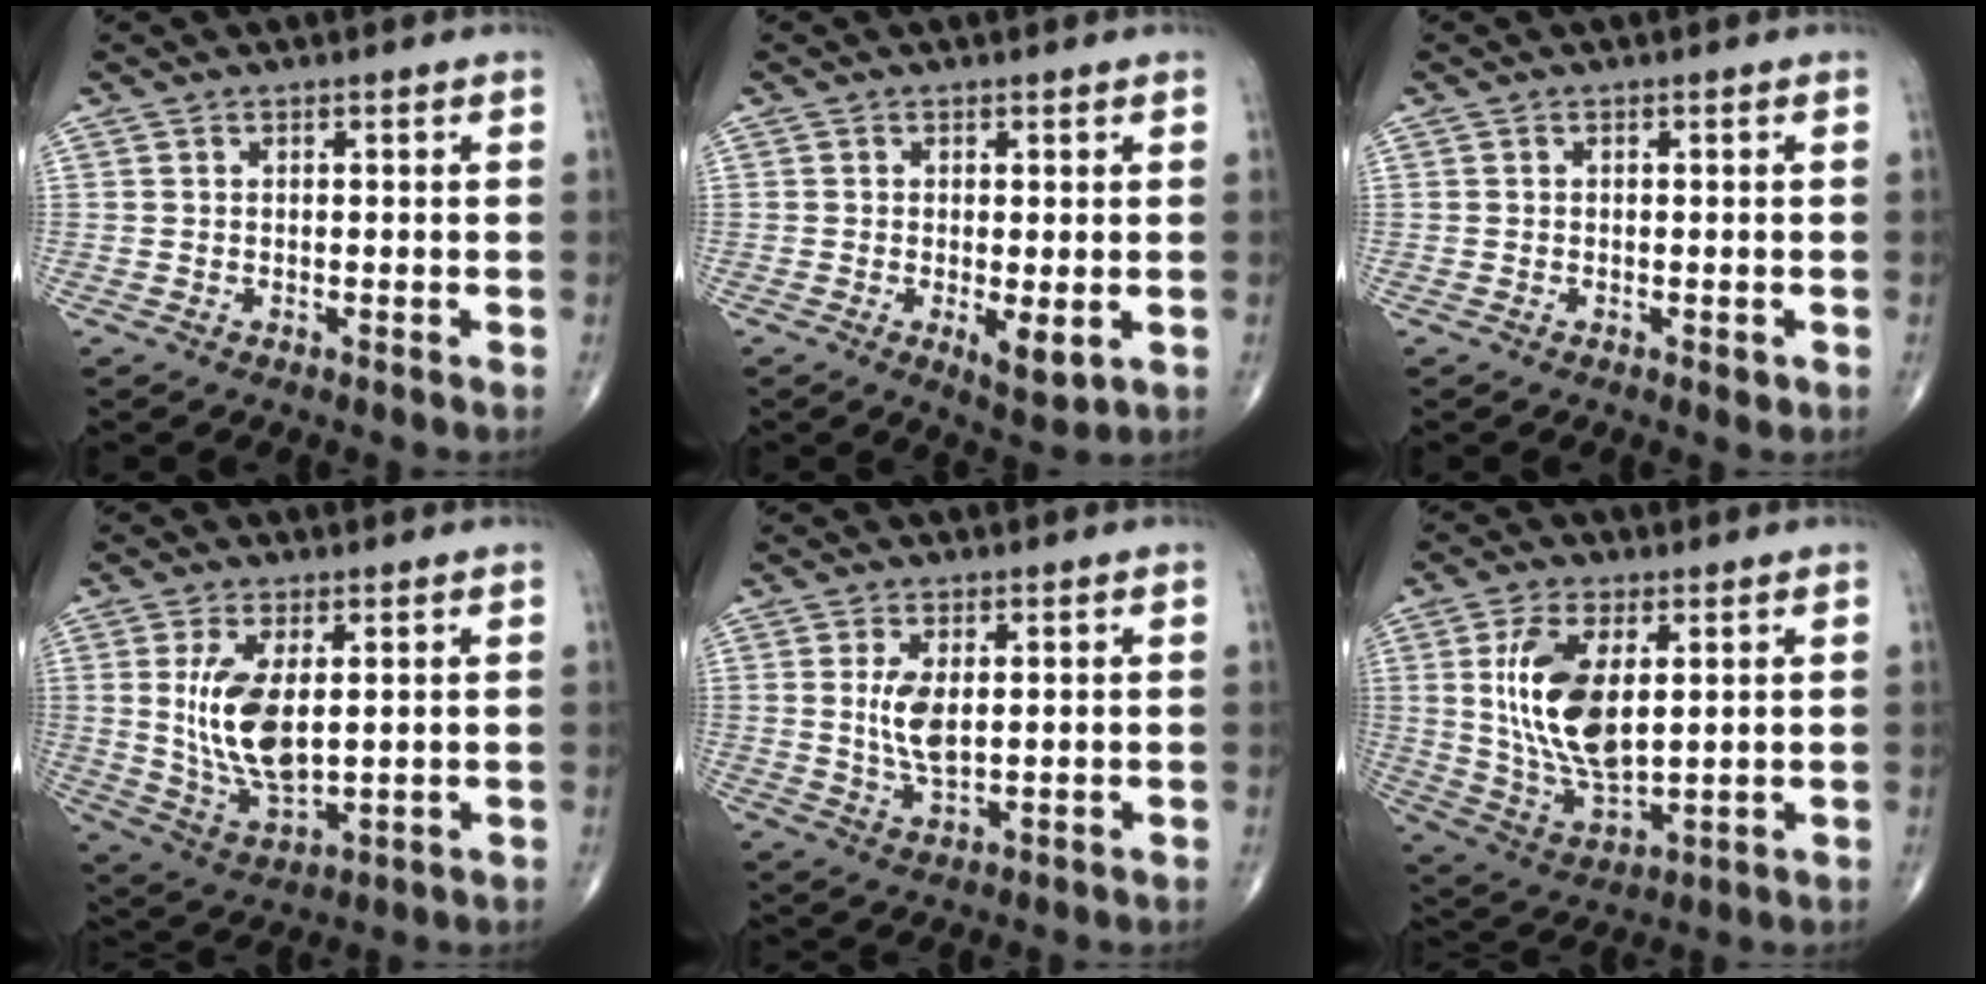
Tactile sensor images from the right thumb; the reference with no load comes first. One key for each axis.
{"total": 4.6, "fx": -0.9, "fy": 1.7, "fz": 4.1, "tx": -0.065, "ty": -0.015, "tz": -0.012}
{"total": 1.1, "fx": -0.4, "fy": 0.6, "fz": 0.8, "tx": -0.009, "ty": -0.002, "tz": -0.005}
{"total": 11.5, "fx": 1.9, "fy": 5.3, "fz": 10.1, "tx": -0.193, "ty": -0.021, "tz": 0.049}
{"total": 5.8, "fx": 0.9, "fy": 2.6, "fz": 5.1, "tx": -0.099, "ty": -0.011, "tz": 0.023}
{"total": 14.8, "fx": 3.2, "fy": 7.2, "fz": 12.5, "tx": -0.237, "ty": -0.020, "tz": 0.071}